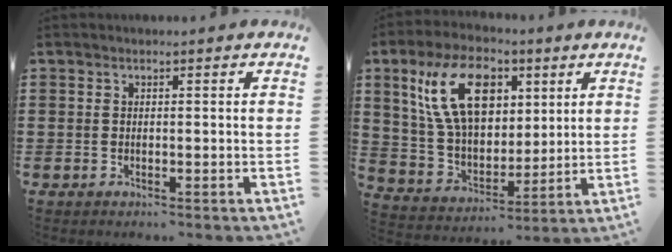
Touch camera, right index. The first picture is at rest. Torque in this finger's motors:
{"motor_torque": [1.39, 0.75, 0.59, 0.14]}